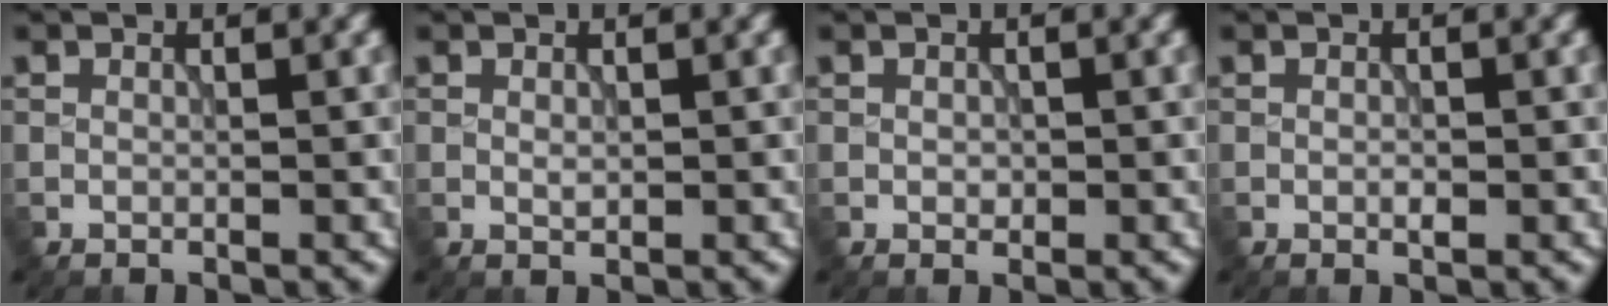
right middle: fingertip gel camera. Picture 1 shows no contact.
{"total": 0.7, "force": [0.1, 0.4, 0.5], "torque": [-0.010, -0.002, 0.002]}
{"total": 0.6, "force": [0.0, 0.5, 0.4], "torque": [-0.004, -0.003, -0.001]}
{"total": 0.7, "force": [-0.2, 0.3, 0.6], "torque": [-0.012, -0.001, -0.003]}